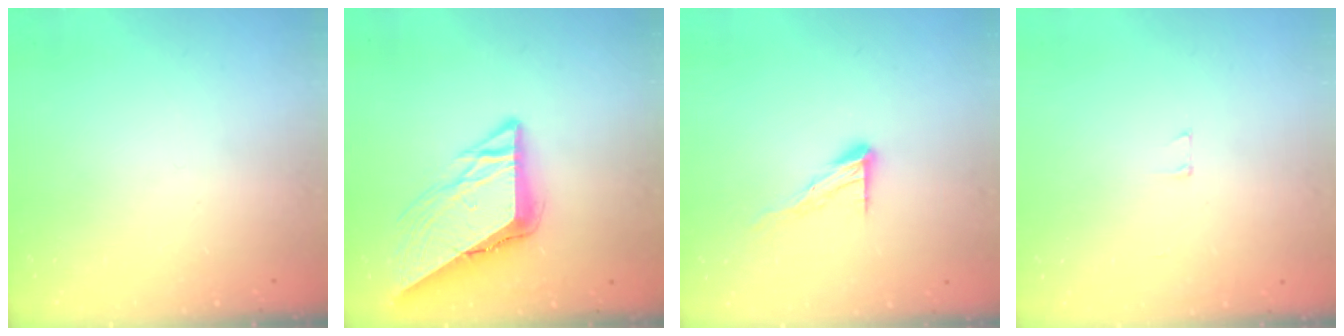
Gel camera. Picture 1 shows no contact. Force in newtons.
{"total": 12.0, "press": 12.0, "slide": 1.3}
{"total": 8.7, "press": 8.7, "slide": 0.7}
{"total": 2.9, "press": 2.9, "slide": 0.2}